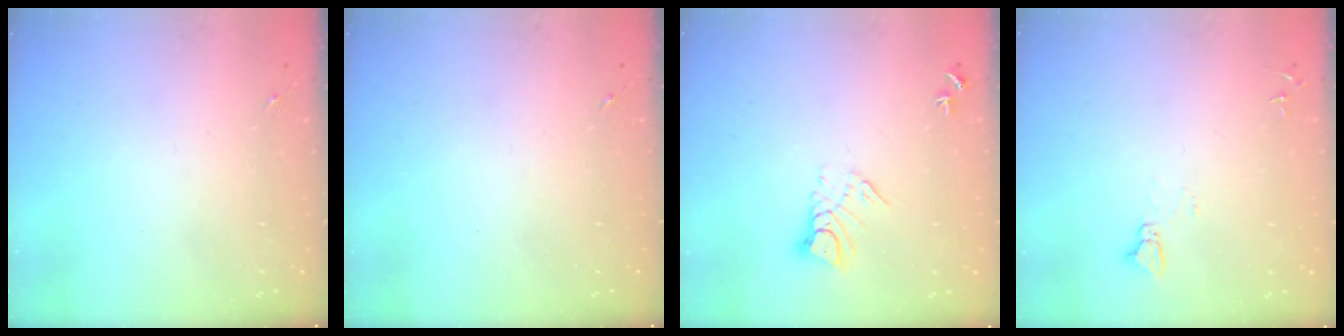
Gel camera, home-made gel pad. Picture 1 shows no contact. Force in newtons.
{"total": 0.0}
{"total": 7.3, "press": 7.3, "slide": 0.7}
{"total": 3.6, "press": 3.5, "slide": 0.3}